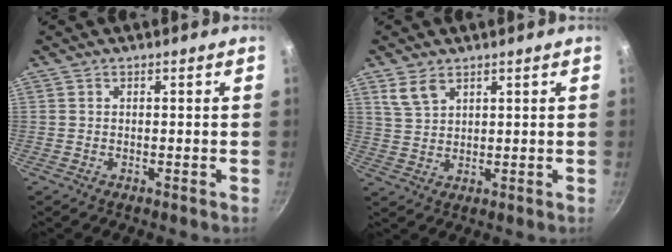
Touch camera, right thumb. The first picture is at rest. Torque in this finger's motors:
{"motor_torque": [-0.27, 0.87, 0.12, -0.26, 0.00]}